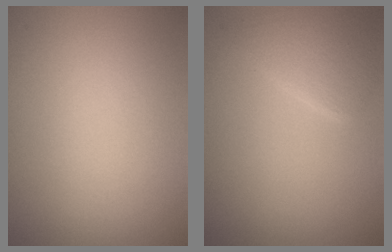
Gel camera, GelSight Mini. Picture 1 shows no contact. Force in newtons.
{"total": 2.5, "press": 2.5, "slide": 0.0}